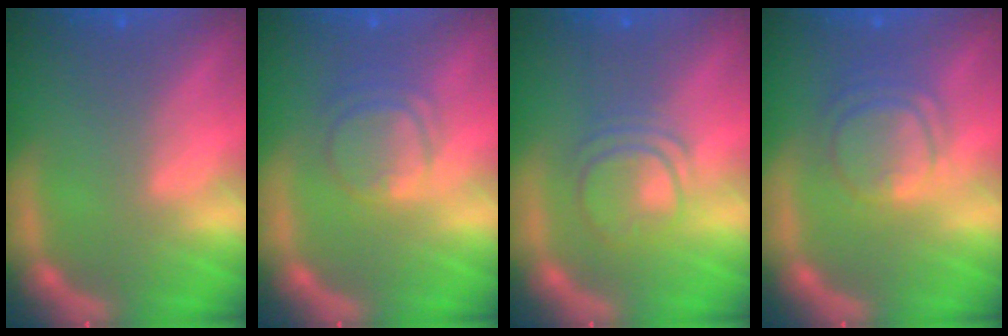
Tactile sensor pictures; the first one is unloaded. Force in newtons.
{"total": 4.0}
{"total": 4.0}
{"total": 5.1}